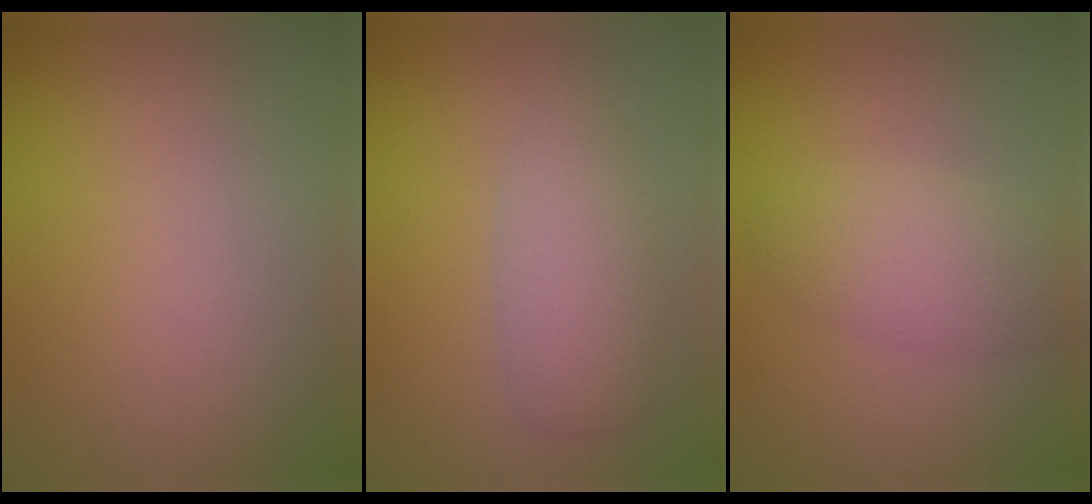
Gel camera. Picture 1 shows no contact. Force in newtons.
{"total": 3.4, "press": 3.3, "slide": 0.4}
{"total": 3.5, "press": 3.5, "slide": 0.1}